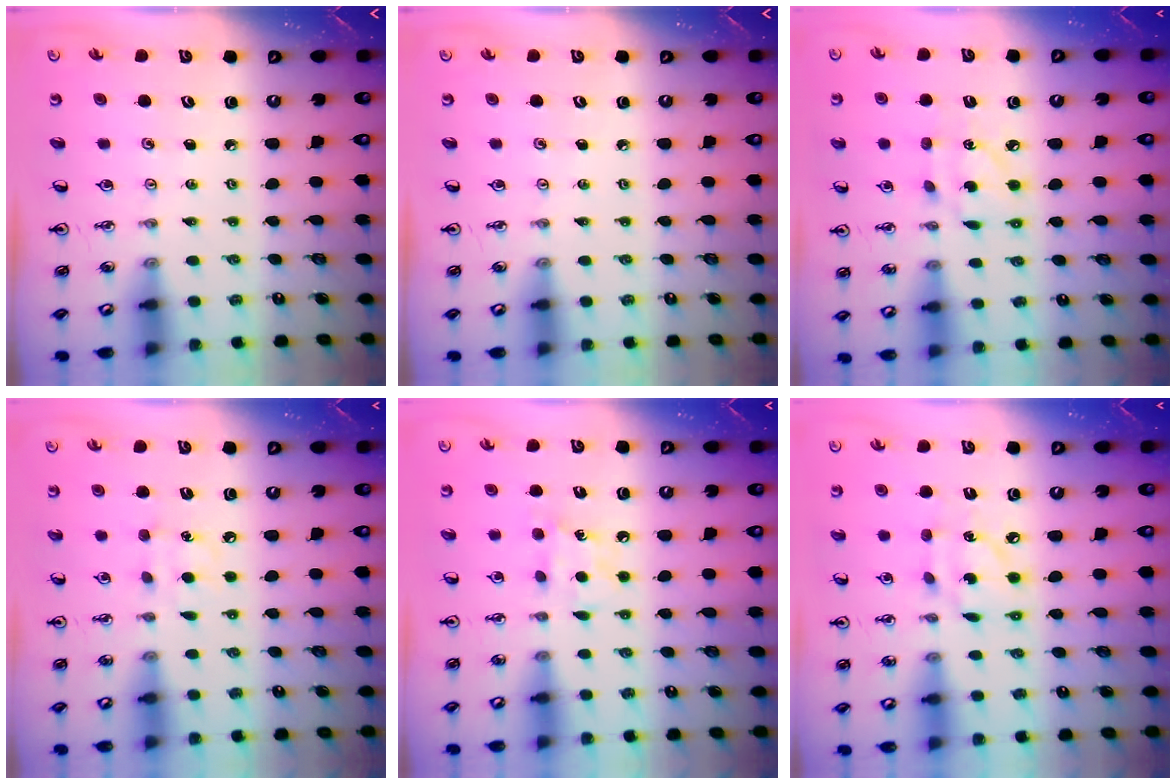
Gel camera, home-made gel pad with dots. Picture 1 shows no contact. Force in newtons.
{"total": 0.0}
{"total": 6.6, "press": 6.6, "slide": 0.0}
{"total": 9.1, "press": 9.1, "slide": 1.0}
{"total": 7.6, "press": 7.5, "slide": 1.0}
{"total": 8.8, "press": 8.8, "slide": 0.4}